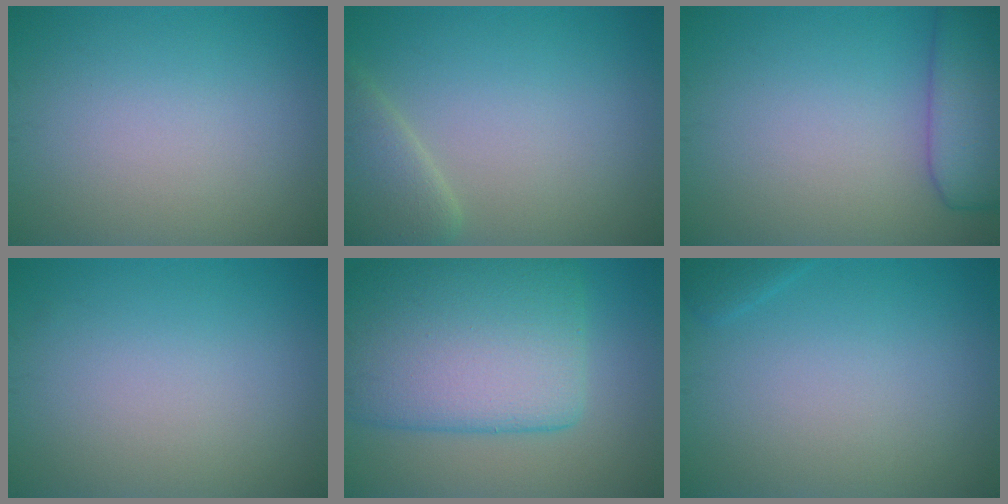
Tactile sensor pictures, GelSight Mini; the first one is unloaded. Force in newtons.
{"total": 3.3, "press": 3.3, "slide": 0.3}
{"total": 6.1, "press": 6.1, "slide": 0.4}
{"total": 0.0}
{"total": 11.7, "press": 11.6, "slide": 0.8}
{"total": 0.9, "press": 0.9, "slide": 0.1}